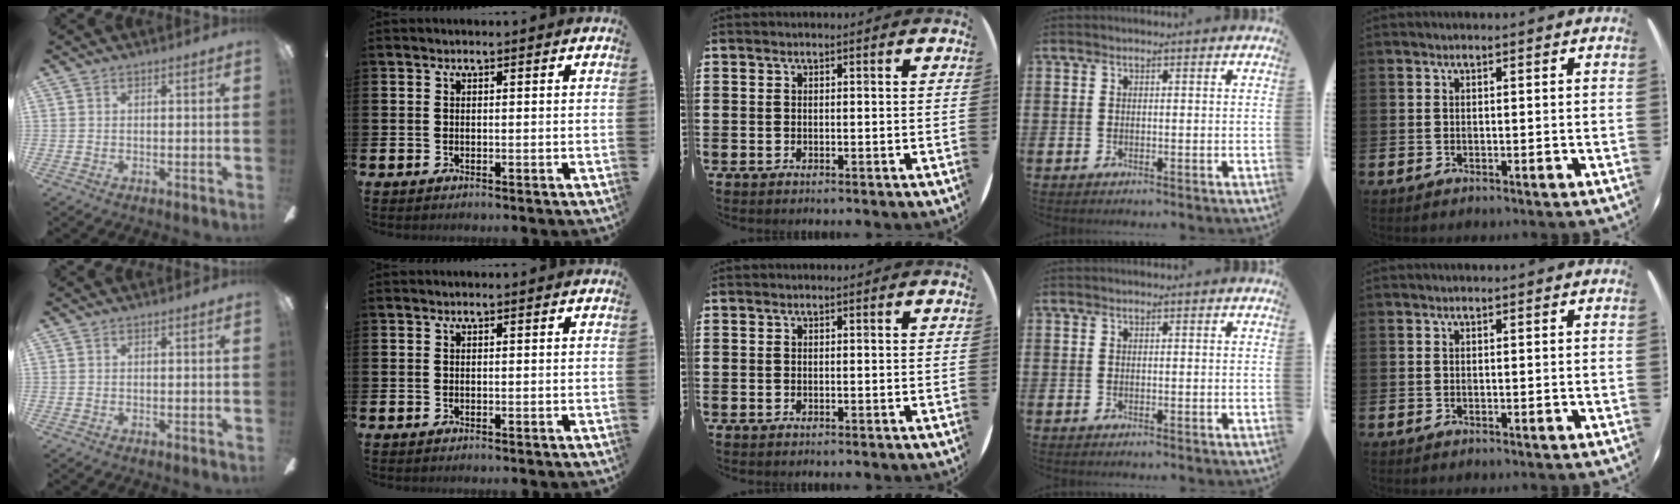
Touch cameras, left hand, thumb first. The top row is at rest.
{}